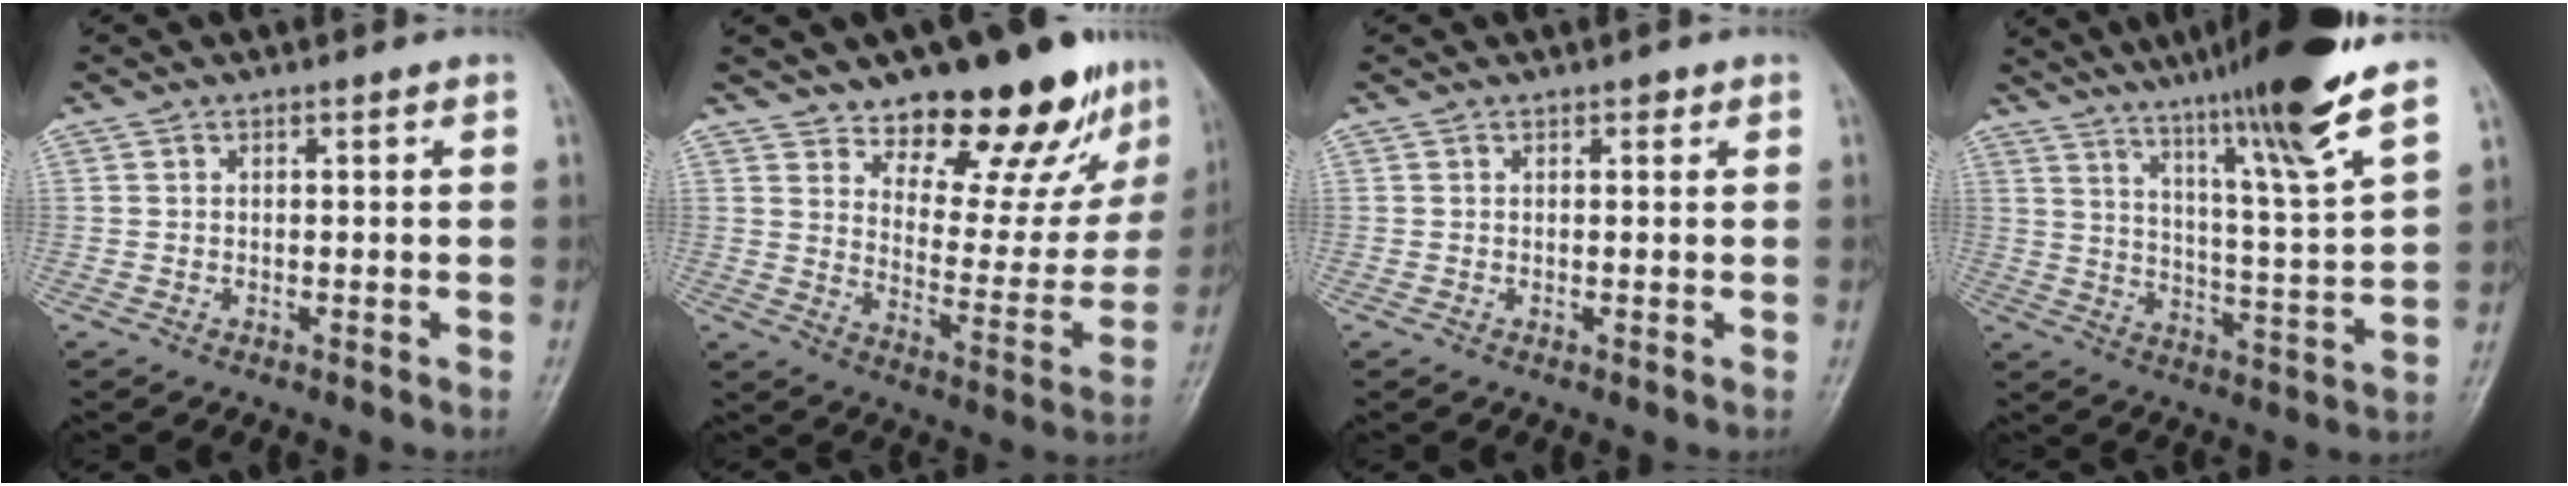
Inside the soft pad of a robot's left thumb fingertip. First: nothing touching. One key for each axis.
{"total": 21.8, "fx": 16.0, "fy": 9.0, "fz": 11.8, "tx": -0.111, "ty": -0.104, "tz": 0.226}
{"total": 0.9, "fx": 0.6, "fy": 0.5, "fz": 0.4, "tx": 0.001, "ty": -0.003, "tz": 0.004}
{"total": 19.6, "fx": 14.7, "fy": -0.6, "fz": 12.9, "tx": -0.192, "ty": -0.082, "tz": 0.223}